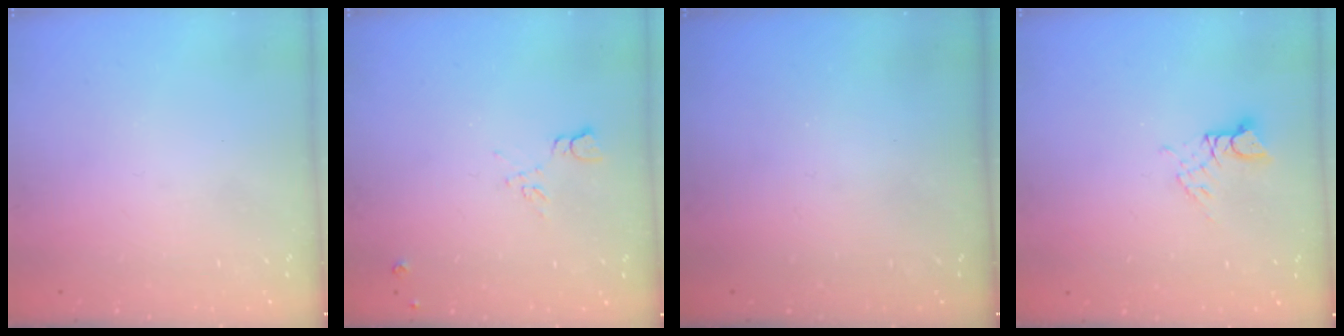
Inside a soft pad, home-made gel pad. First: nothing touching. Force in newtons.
{"total": 6.6, "press": 6.5, "slide": 0.9}
{"total": 0.0}
{"total": 3.9, "press": 3.8, "slide": 0.5}